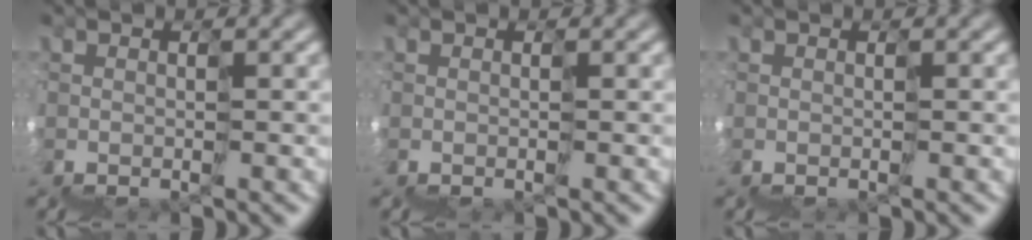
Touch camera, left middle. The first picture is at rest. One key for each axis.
{"total": 0.0}
{"total": 0.0}